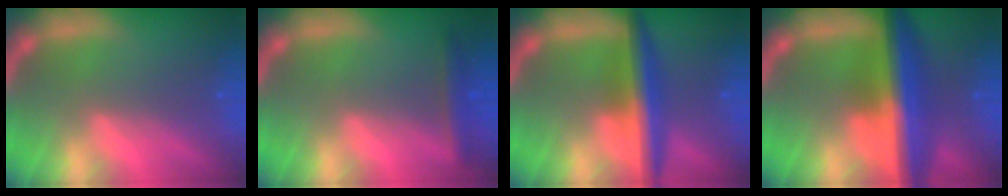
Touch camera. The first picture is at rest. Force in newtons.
{"total": 2.4}
{"total": 6.0}
{"total": 10.0}